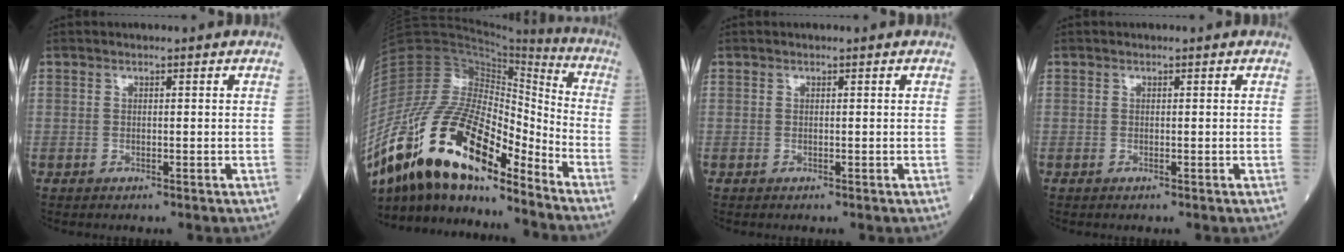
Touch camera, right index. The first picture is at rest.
{"total": 22.0, "force": [-15.8, 6.0, 14.1], "torque": [-0.299, 0.011, -0.292]}
{"total": 0.0}
{"total": 0.0}